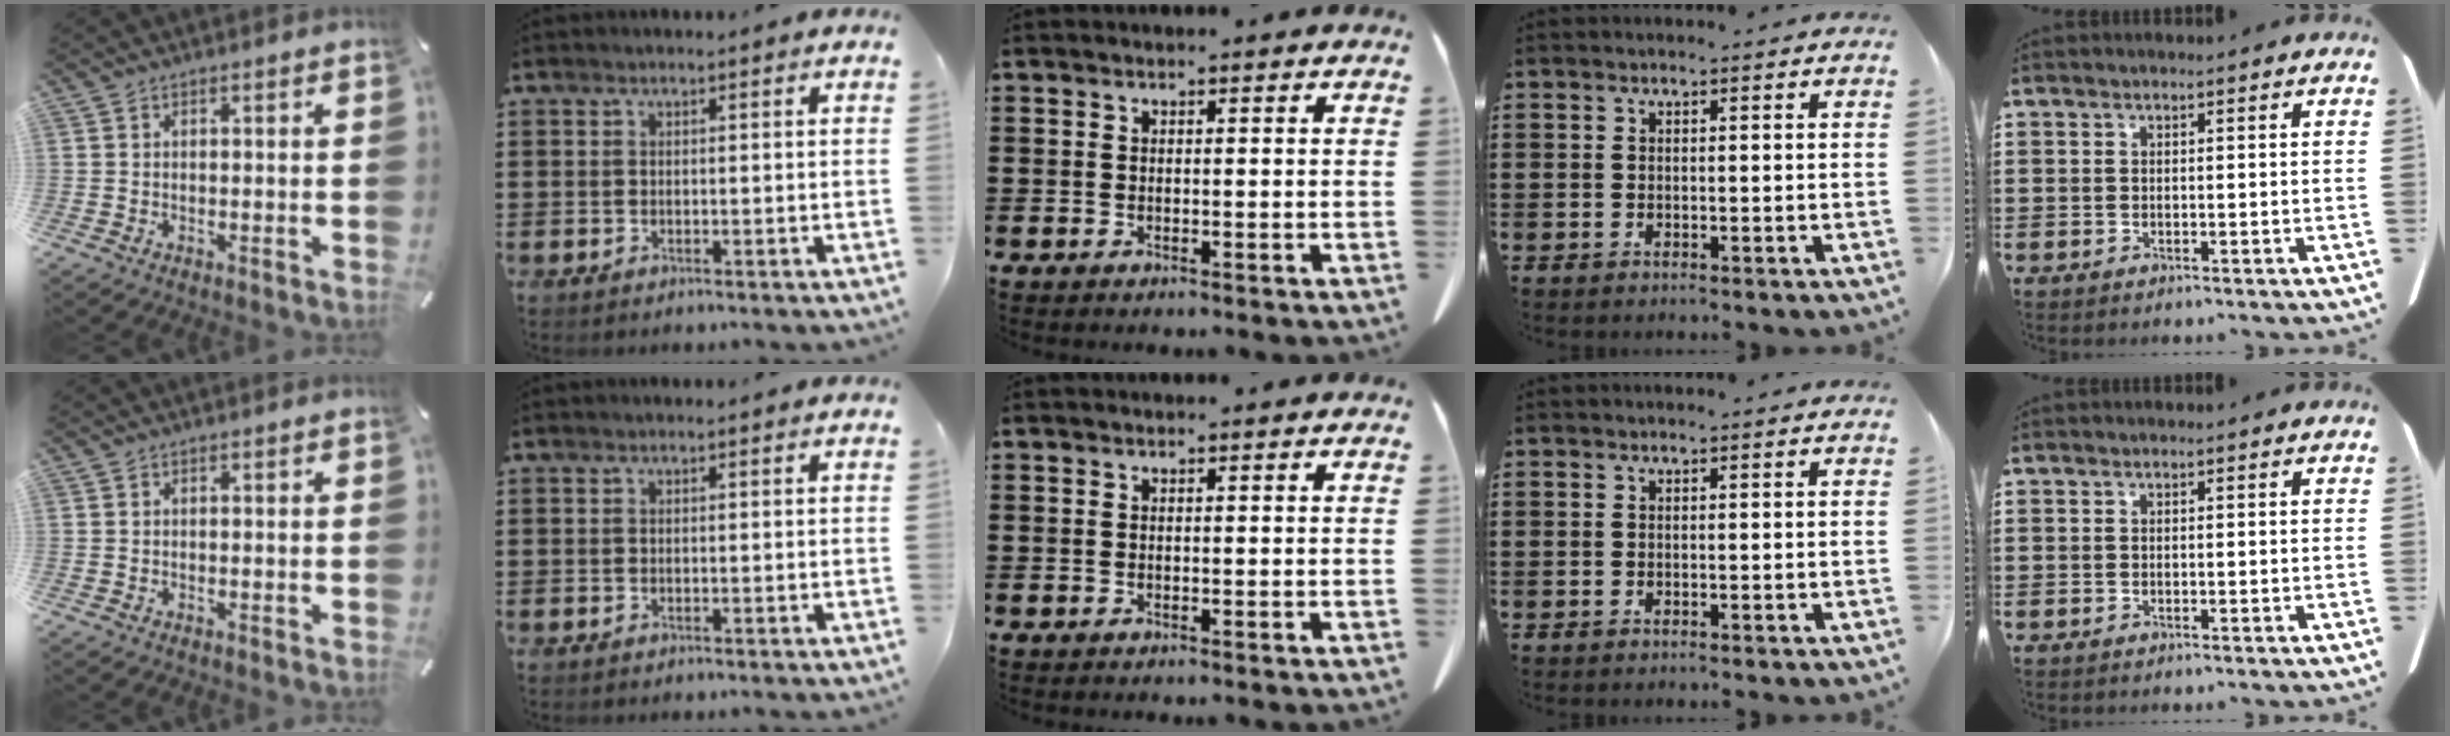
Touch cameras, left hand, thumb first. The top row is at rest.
{}